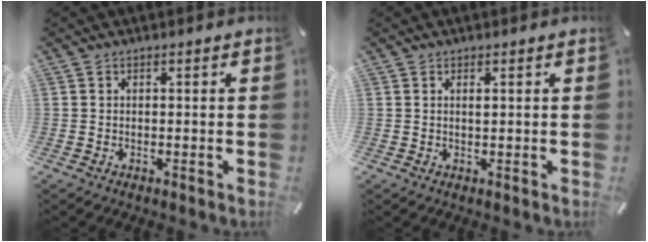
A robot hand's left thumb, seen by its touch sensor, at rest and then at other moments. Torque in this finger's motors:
{"motor_torque": [0.09, 0.17, 0.24, -0.13, -0.01]}